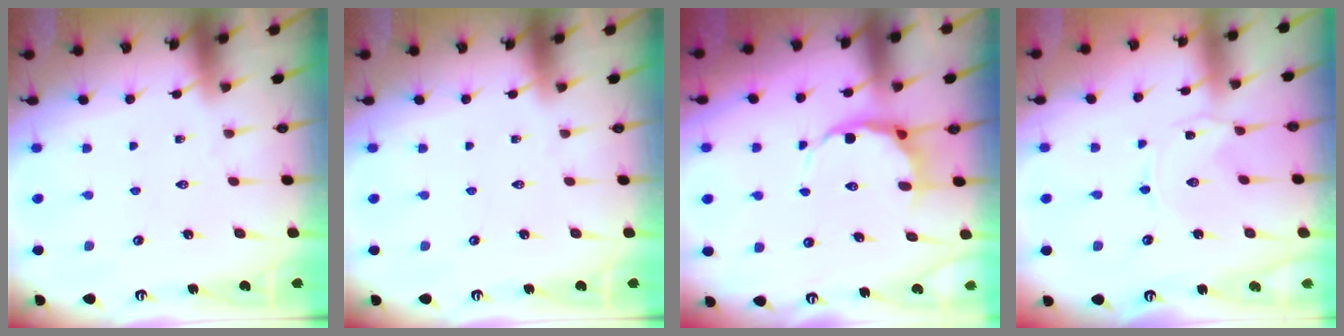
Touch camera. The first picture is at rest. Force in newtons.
{"total": 0.0}
{"total": 6.1, "press": 5.9, "slide": 1.9}
{"total": 0.0}